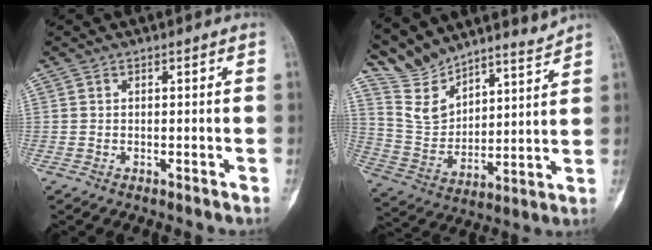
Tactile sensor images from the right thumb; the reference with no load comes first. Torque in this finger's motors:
{"motor_torque": [-0.58, 0.58, -0.08, 1.01, -0.02]}